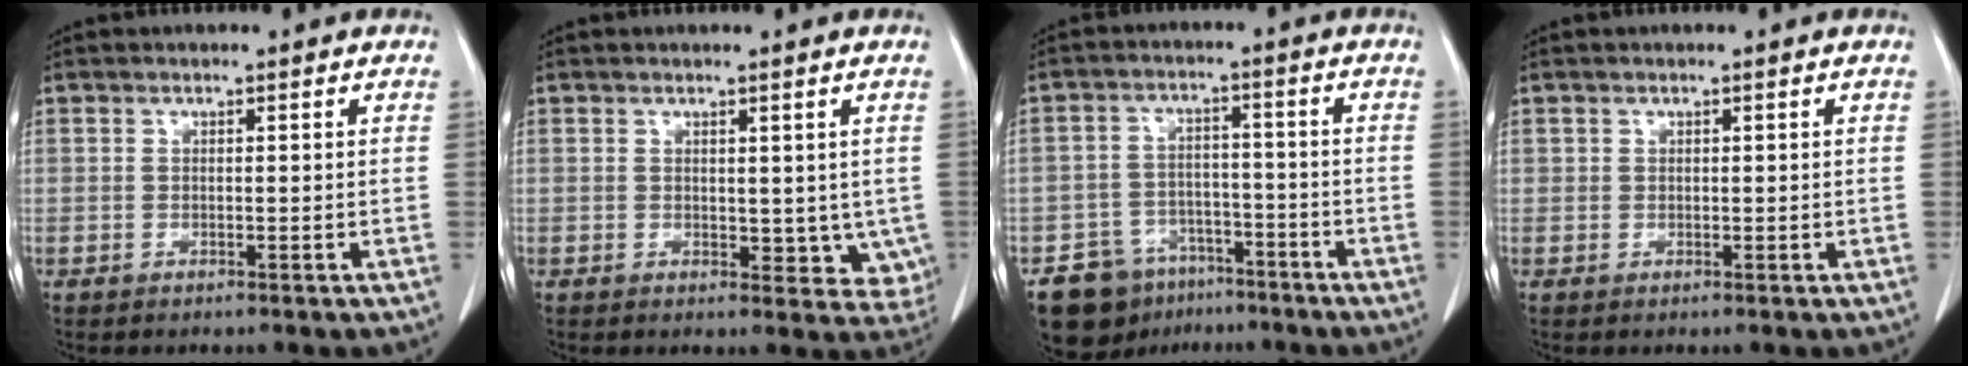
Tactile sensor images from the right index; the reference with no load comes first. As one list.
[{"total": 5.2, "force": [0.7, 3.6, 3.7], "torque": [-0.018, -0.010, 0.016]}, {"total": 9.7, "force": [-6.5, 6.8, 2.4], "torque": [-0.039, 0.022, -0.098]}, {"total": 0.7, "force": [0.3, 0.6, 0.0], "torque": [0.009, 0.003, 0.004]}]